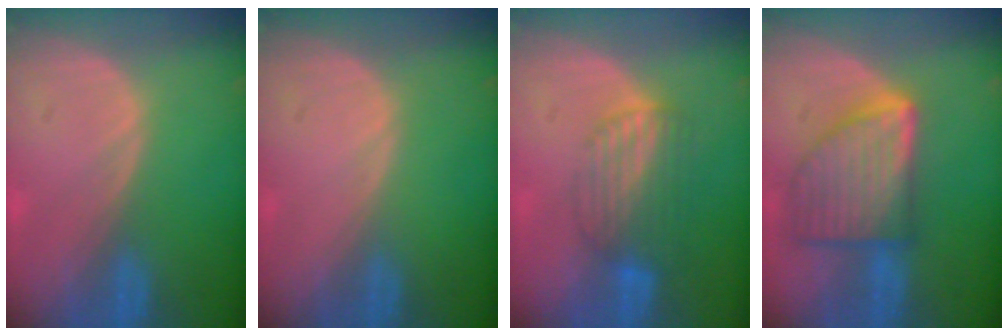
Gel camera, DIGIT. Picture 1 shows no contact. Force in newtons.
{"total": 0.0}
{"total": 6.9, "press": 5.8, "slide": 3.8}
{"total": 9.4, "press": 9.3, "slide": 0.6}